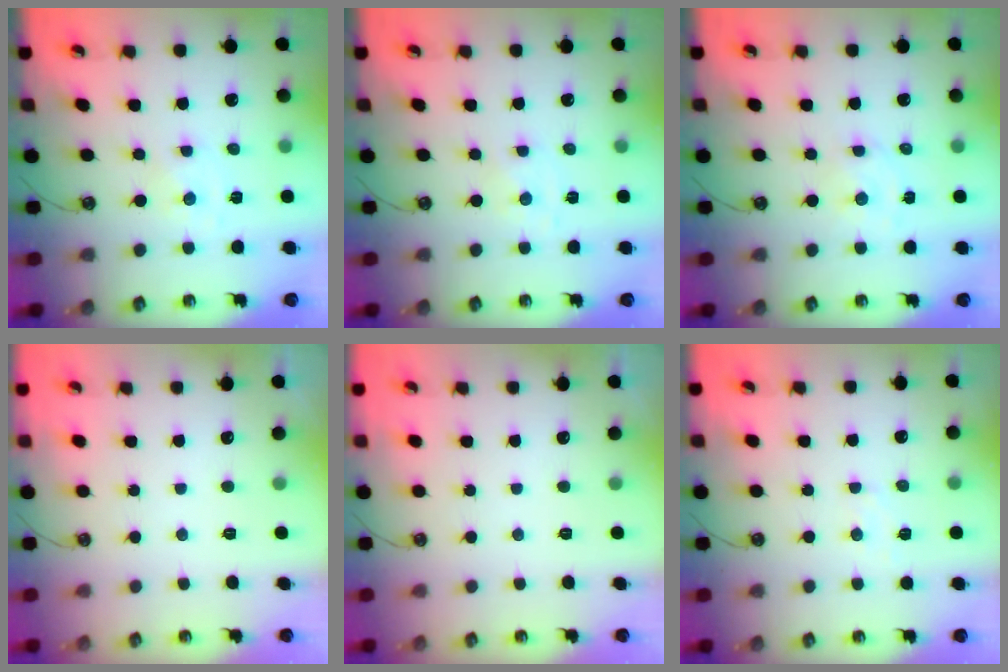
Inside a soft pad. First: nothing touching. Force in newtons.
{"total": 0.0}
{"total": 2.0, "press": 2.0, "slide": 0.5}
{"total": 0.0}
{"total": 0.0}
{"total": 4.5, "press": 4.5, "slide": 0.6}